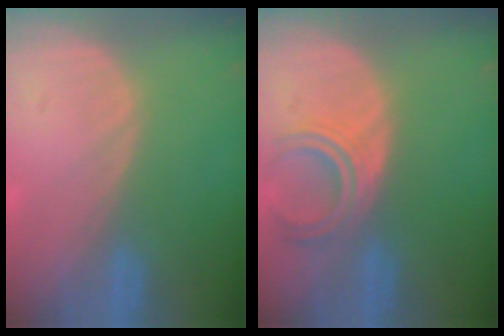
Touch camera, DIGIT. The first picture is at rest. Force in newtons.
{"total": 4.7, "press": 4.7, "slide": 0.4}